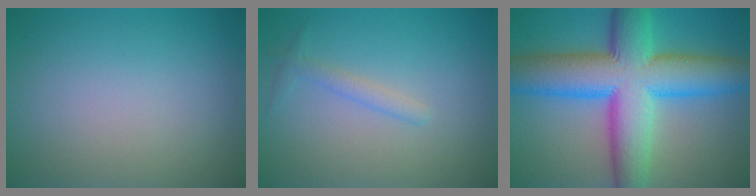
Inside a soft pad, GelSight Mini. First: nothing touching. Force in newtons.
{"total": 1.4, "press": 1.4, "slide": 0.1}
{"total": 12.9, "press": 12.9, "slide": 0.3}